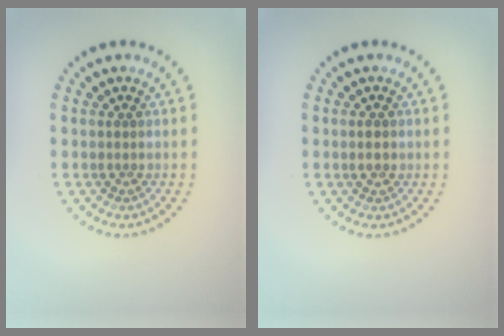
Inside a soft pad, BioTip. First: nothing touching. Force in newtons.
{"total": 1.5, "press": 1.5, "slide": 0.1}